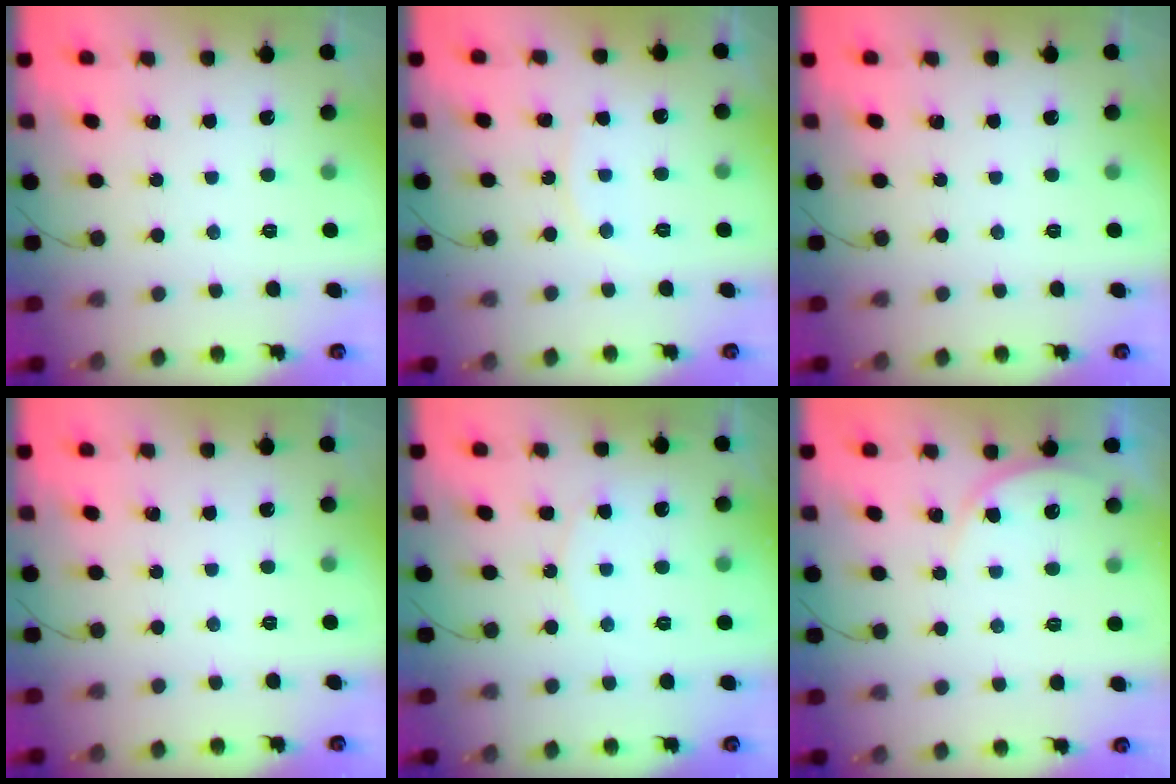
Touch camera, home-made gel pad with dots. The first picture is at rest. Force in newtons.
{"total": 4.1, "press": 4.1, "slide": 0.2}
{"total": 0.0}
{"total": 0.0}
{"total": 6.7, "press": 6.7, "slide": 0.6}
{"total": 4.6, "press": 4.2, "slide": 1.8}